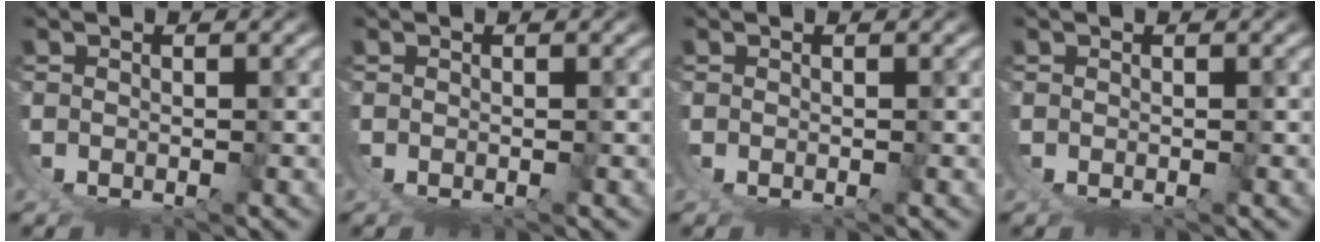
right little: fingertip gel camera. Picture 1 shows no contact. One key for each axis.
{"total": 0.0}
{"total": 0.0}
{"total": 0.0}